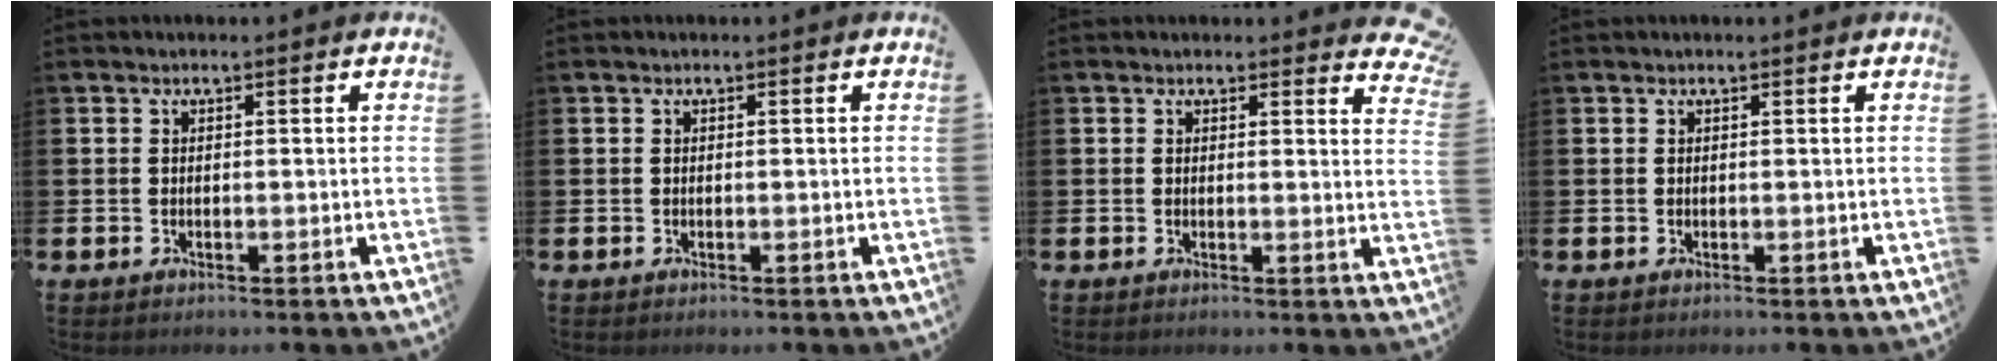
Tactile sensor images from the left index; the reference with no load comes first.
{"total": 0.0}
{"total": 2.2, "force": [2.1, 0.6, 0.2], "torque": [0.008, -0.015, 0.034]}
{"total": 0.0}